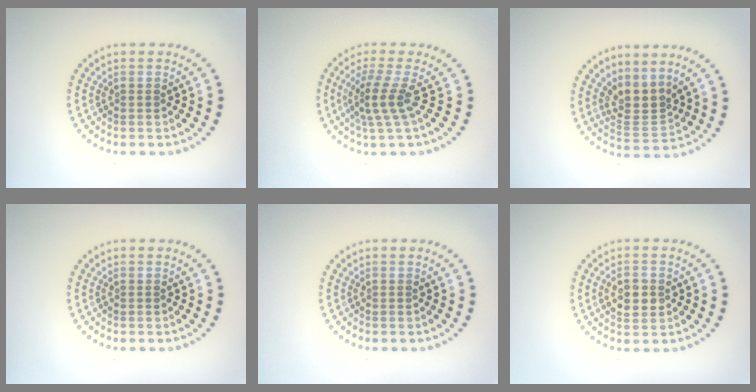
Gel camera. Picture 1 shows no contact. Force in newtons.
{"total": 3.0, "press": 2.0, "slide": 2.2}
{"total": 2.9, "press": 2.0, "slide": 2.1}
{"total": 0.0}
{"total": 0.0}
{"total": 2.5, "press": 2.5, "slide": 0.2}